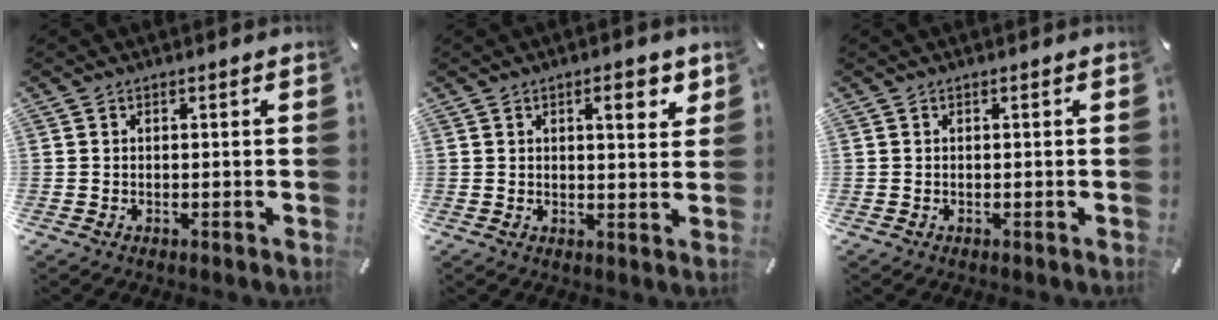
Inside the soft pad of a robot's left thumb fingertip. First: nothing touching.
{"total": 5.6, "force": [2.8, 1.9, 4.4], "torque": [-0.060, -0.008, 0.041]}
{"total": 0.0}